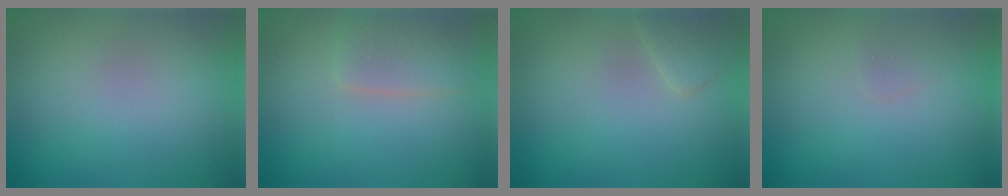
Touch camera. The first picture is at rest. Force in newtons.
{"total": 2.6, "press": 2.6, "slide": 0.1}
{"total": 1.6, "press": 1.6, "slide": 0.0}
{"total": 0.7, "press": 0.7, "slide": 0.0}